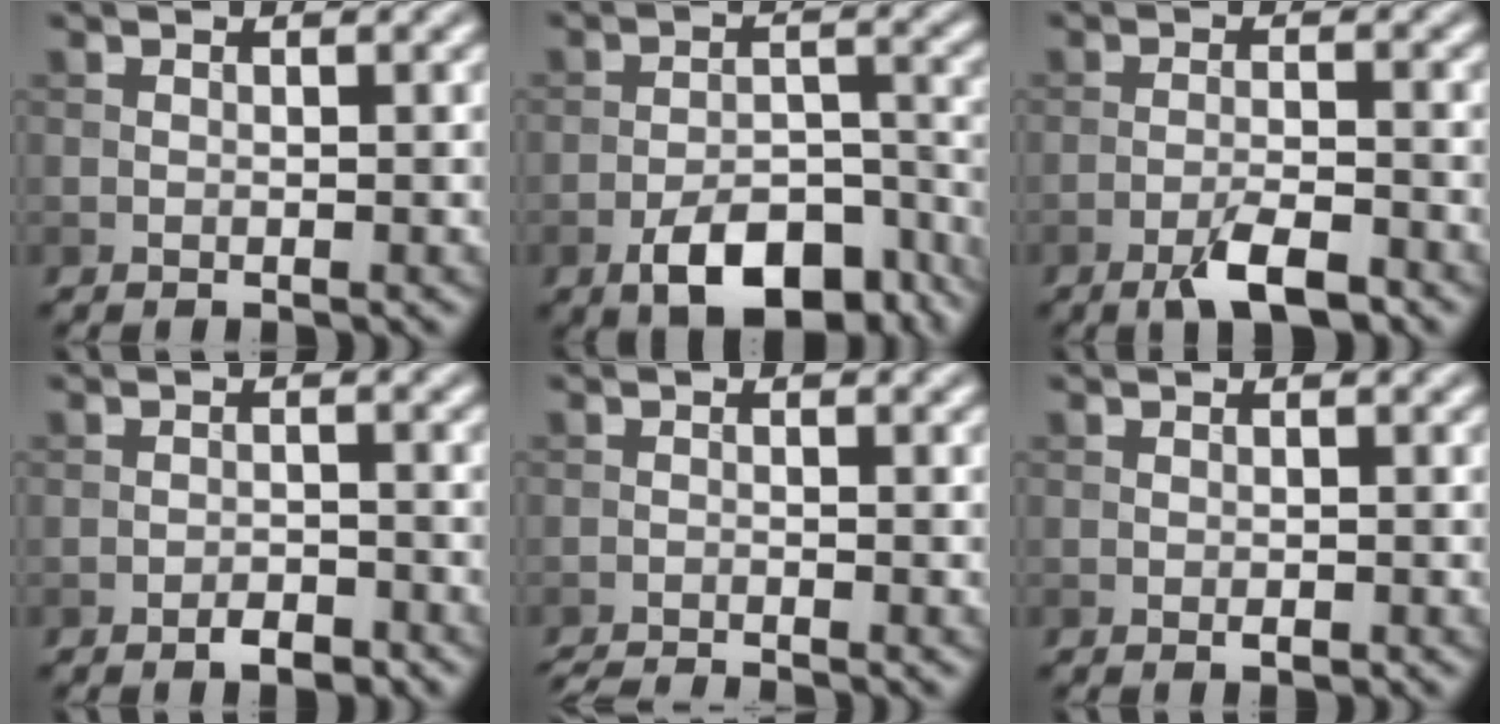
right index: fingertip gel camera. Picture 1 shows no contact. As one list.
[{"total": 8.7, "force": [-5.5, 3.9, 5.5], "torque": [-0.080, -0.004, -0.087]}, {"total": 4.1, "force": [-2.8, 1.0, 2.9], "torque": [-0.056, 0.001, -0.051]}, {"total": 1.9, "force": [-1.4, 0.7, 1.1], "torque": [-0.013, 0.004, -0.025]}, {"total": 3.1, "force": [-2.9, 0.3, 1.1], "torque": [-0.020, -0.012, -0.053]}, {"total": 0.7, "force": [-0.4, 0.3, 0.5], "torque": [-0.007, 0.000, -0.005]}]